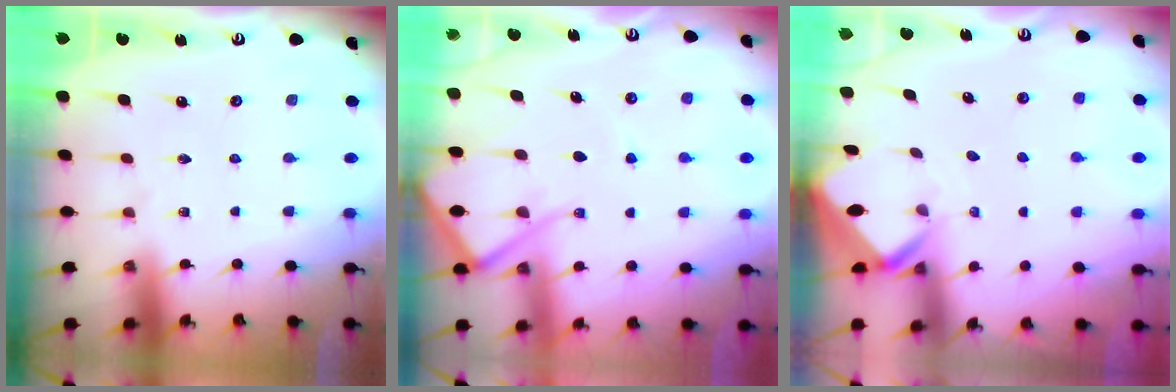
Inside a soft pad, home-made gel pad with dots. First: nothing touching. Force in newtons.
{"total": 9.3, "press": 9.2, "slide": 1.1}
{"total": 2.6, "press": 2.6, "slide": 0.2}